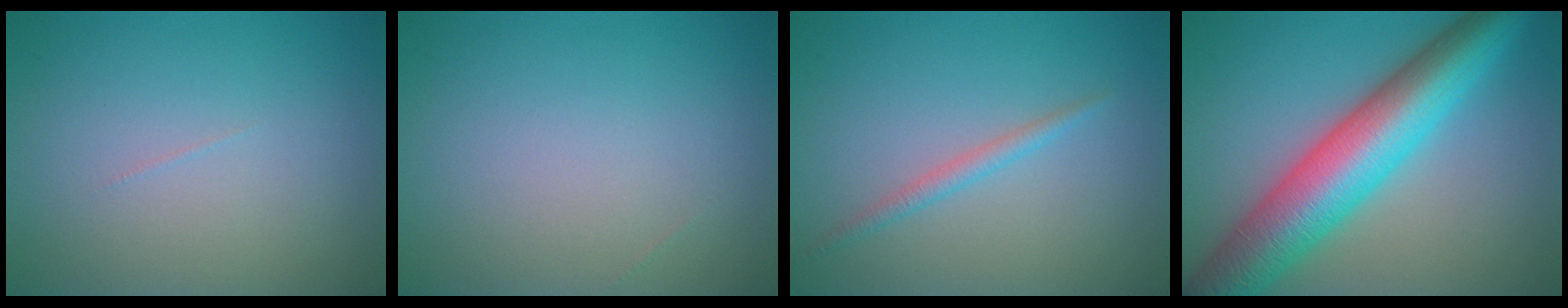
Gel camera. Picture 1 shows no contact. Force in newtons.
{"total": 0.0}
{"total": 1.3, "press": 1.3, "slide": 0.0}
{"total": 10.8, "press": 10.8, "slide": 0.0}